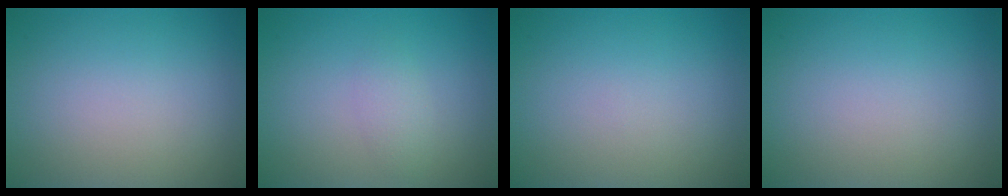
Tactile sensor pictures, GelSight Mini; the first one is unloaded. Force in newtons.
{"total": 1.4, "press": 1.4, "slide": 0.0}
{"total": 0.0}
{"total": 0.0}